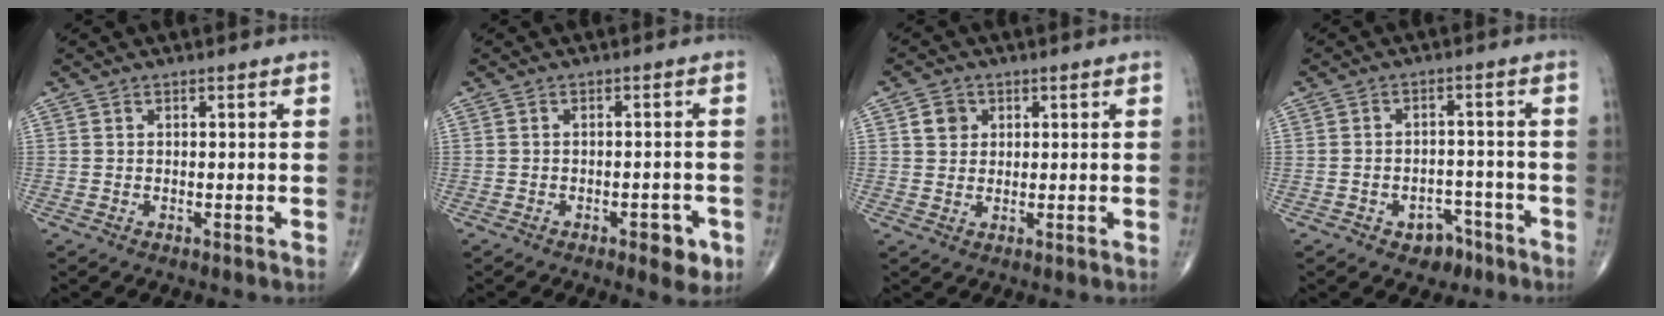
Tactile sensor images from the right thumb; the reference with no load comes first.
{"total": 4.7, "force": [-2.3, 2.0, 3.5], "torque": [-0.030, 0.007, -0.025]}
{"total": 3.6, "force": [1.2, 3.1, 1.3], "torque": [-0.007, -0.002, 0.018]}
{"total": 5.4, "force": [-3.3, 3.7, 2.2], "torque": [-0.008, 0.032, -0.043]}